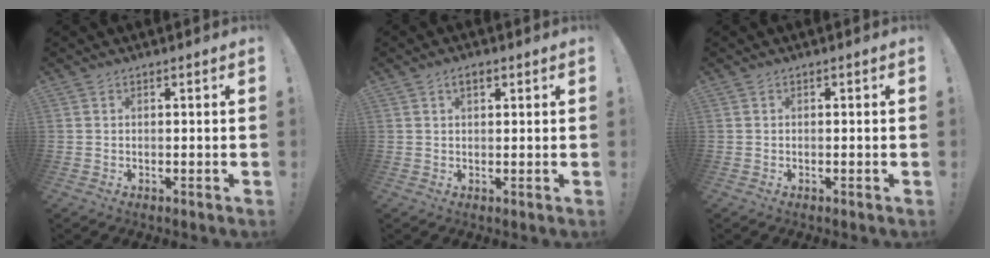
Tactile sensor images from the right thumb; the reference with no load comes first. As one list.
[{"total": 2.6, "force": [1.2, 1.4, 1.9], "torque": [-0.032, 0.002, 0.020]}, {"total": 0.0}]